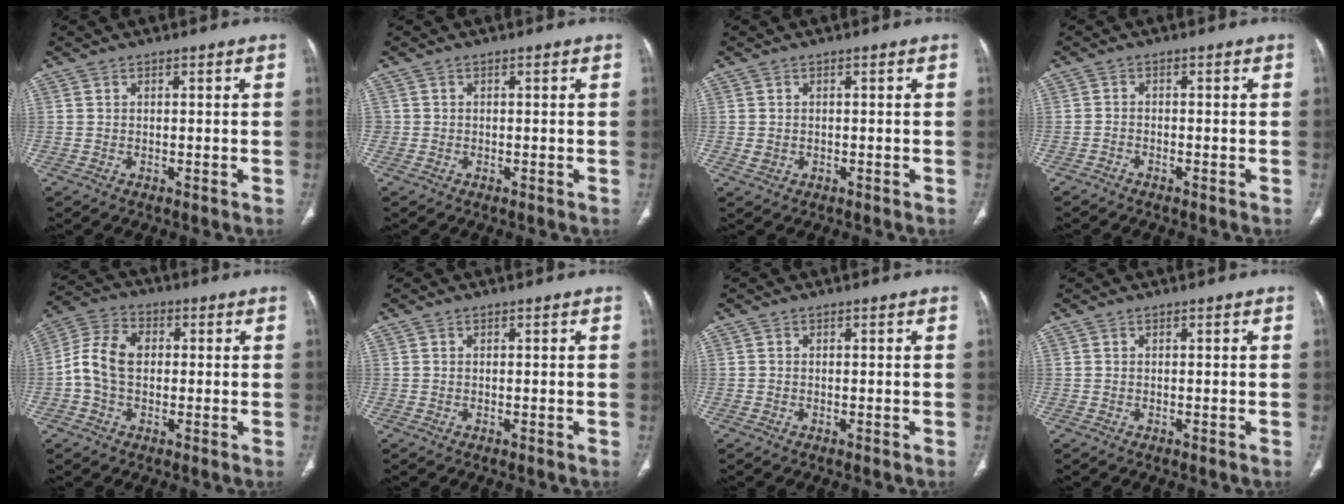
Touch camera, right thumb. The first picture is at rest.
{"total": 0.6, "force": [-0.1, 0.6, 0.0], "torque": [0.006, 0.005, -0.002]}
{"total": 1.4, "force": [-0.3, 1.2, 0.7], "torque": [-0.013, 0.004, -0.001]}
{"total": 1.3, "force": [-1.2, 0.4, 0.5], "torque": [-0.012, 0.009, -0.023]}
{"total": 8.4, "force": [0.0, 5.9, 6.0], "torque": [-0.112, 0.027, -0.009]}
{"total": 0.0}
{"total": 0.0}
{"total": 0.0}